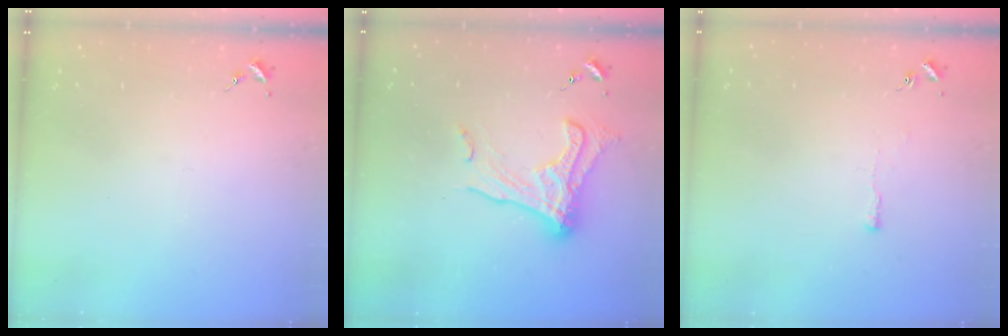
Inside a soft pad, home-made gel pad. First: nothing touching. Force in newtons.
{"total": 15.4, "press": 15.4, "slide": 1.3}
{"total": 3.3, "press": 3.2, "slide": 0.6}